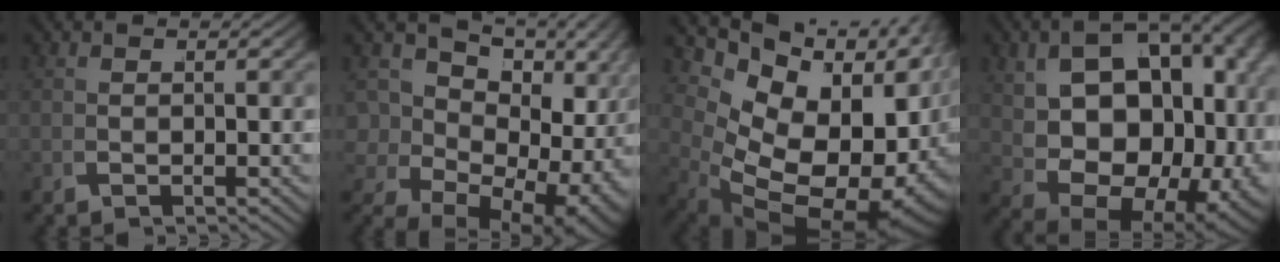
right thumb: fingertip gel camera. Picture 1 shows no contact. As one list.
[{"total": 15.7, "force": [0.6, 11.1, 11.1], "torque": [-0.202, -0.029, 0.020]}, {"total": 20.0, "force": [-0.5, 13.4, 14.8], "torque": [-0.265, -0.041, 0.017]}, {"total": 18.4, "force": [-0.5, 12.4, 13.6], "torque": [-0.238, -0.034, 0.012]}]